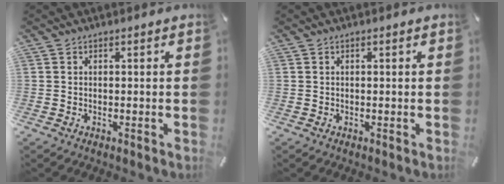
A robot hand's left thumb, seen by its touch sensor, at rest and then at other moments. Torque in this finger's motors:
{"motor_torque": [0.04, -0.13, 0.02, 0.07, 0.01]}